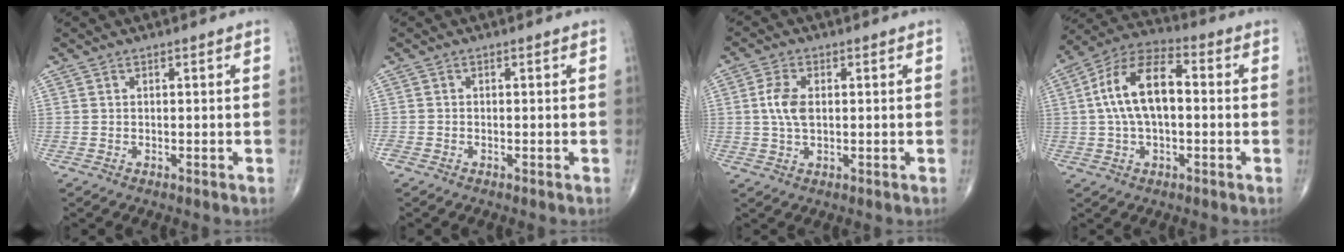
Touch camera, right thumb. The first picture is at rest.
{"total": 0.7, "force": [-0.4, 0.5, 0.2], "torque": [-0.006, 0.000, -0.009]}
{"total": 5.2, "force": [0.6, 2.9, 4.4], "torque": [-0.094, 0.002, 0.009]}
{"total": 13.8, "force": [0.8, 7.2, 11.7], "torque": [-0.213, 0.038, 0.006]}